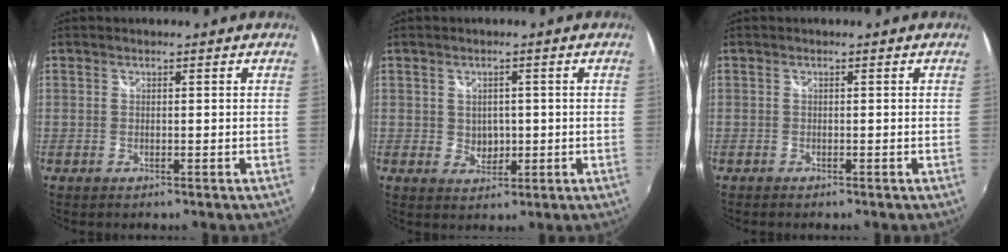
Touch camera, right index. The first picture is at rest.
{"total": 3.6, "force": [0.1, 3.0, 1.9], "torque": [-0.029, 0.000, 0.006]}
{"total": 0.7, "force": [-0.6, 0.2, 0.2], "torque": [-0.008, -0.004, -0.012]}